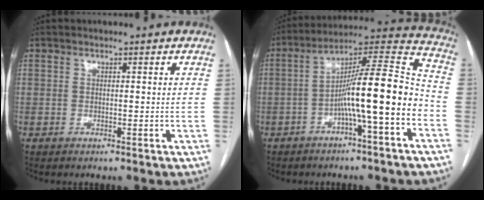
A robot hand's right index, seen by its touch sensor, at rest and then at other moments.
{"total": 14.8, "force": [-4.4, 0.6, 14.1], "torque": [-0.224, 0.032, -0.071]}